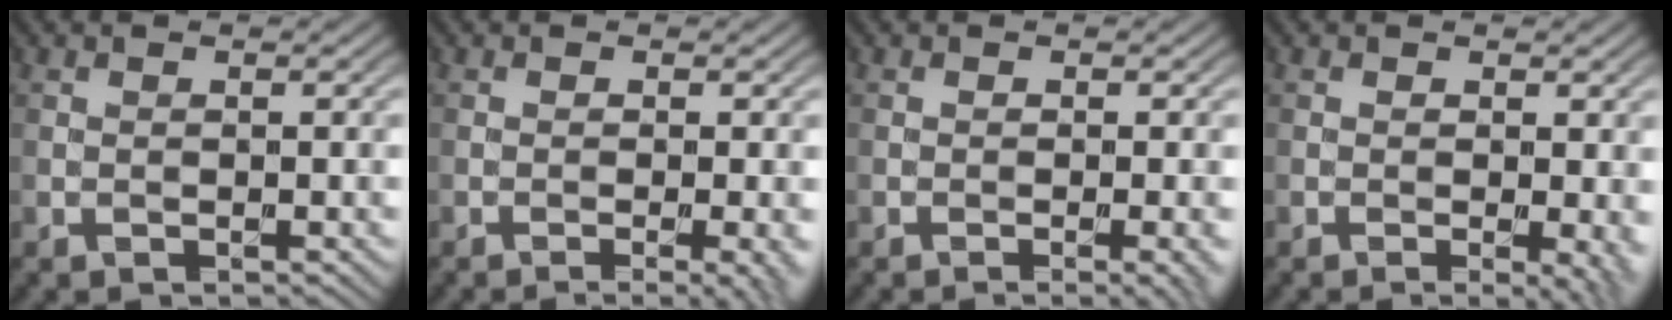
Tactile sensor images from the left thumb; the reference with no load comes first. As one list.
[{"total": 3.0, "force": [-0.9, 0.5, 2.9], "torque": [-0.043, -0.002, -0.015]}, {"total": 2.1, "force": [-0.7, 0.3, 2.0], "torque": [-0.029, 0.000, -0.014]}, {"total": 3.2, "force": [-0.4, 0.7, 3.1], "torque": [-0.042, -0.007, -0.007]}]